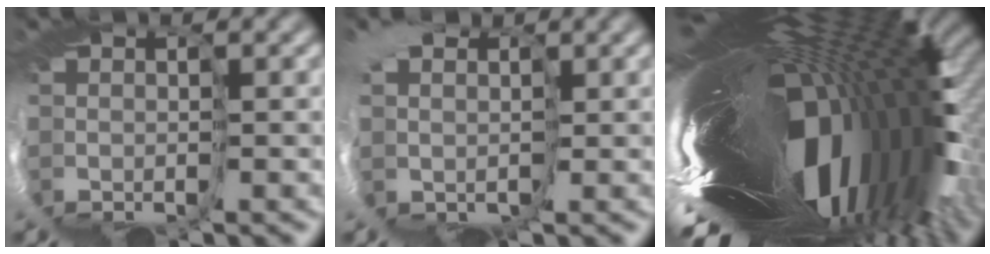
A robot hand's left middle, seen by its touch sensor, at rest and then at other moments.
{"total": 4.8, "force": [1.6, 4.0, 2.3], "torque": [-0.044, -0.014, 0.017]}
{"total": 16.4, "force": [-0.4, 4.4, 15.7], "torque": [-0.258, -0.012, -0.037]}